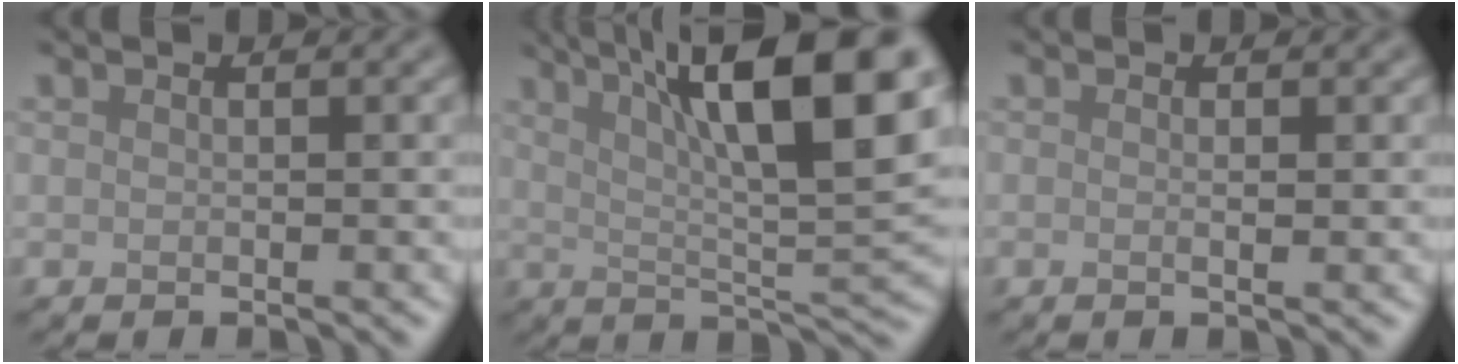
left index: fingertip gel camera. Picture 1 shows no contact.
{"total": 14.5, "force": [6.3, 3.6, 12.6], "torque": [-0.179, 0.010, 0.104]}
{"total": 0.9, "force": [0.0, 0.2, 0.8], "torque": [-0.012, -0.002, -0.001]}